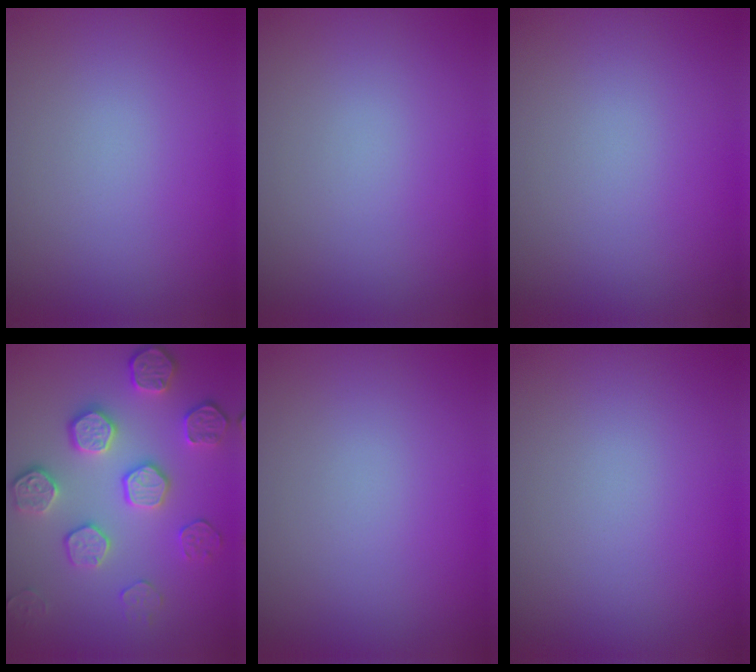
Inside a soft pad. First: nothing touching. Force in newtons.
{"total": 0.0}
{"total": 0.0}
{"total": 5.0, "press": 4.3, "slide": 2.5}
{"total": 0.0}
{"total": 0.0}